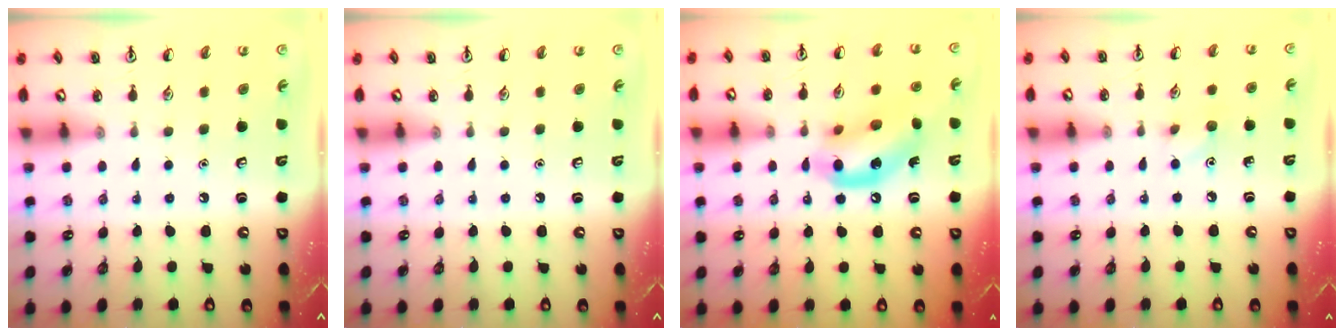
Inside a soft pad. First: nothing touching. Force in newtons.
{"total": 0.0}
{"total": 13.5, "press": 13.2, "slide": 3.0}
{"total": 4.9, "press": 4.6, "slide": 1.6}